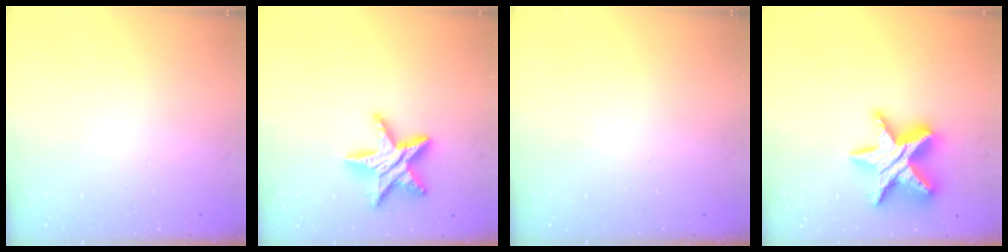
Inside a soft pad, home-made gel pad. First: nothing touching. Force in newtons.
{"total": 14.0, "press": 14.0, "slide": 1.0}
{"total": 0.0}
{"total": 18.1, "press": 18.0, "slide": 1.1}